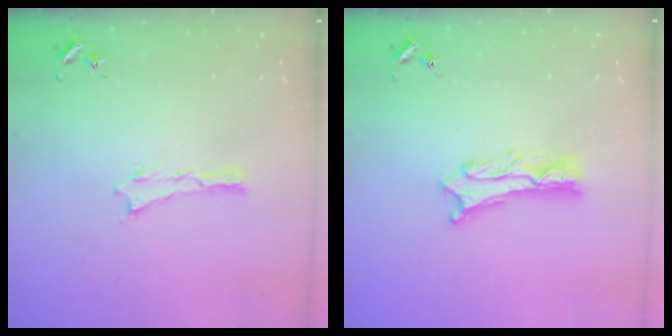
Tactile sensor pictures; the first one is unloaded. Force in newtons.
{"total": 2.6, "press": 2.6, "slide": 0.3}